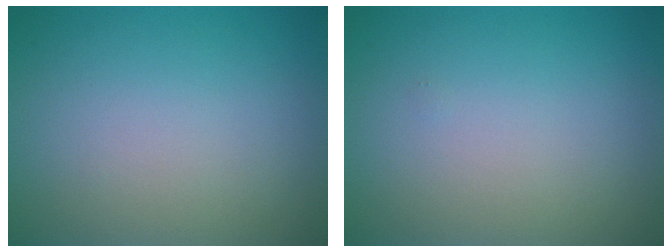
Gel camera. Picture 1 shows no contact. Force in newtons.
{"total": 0.0}